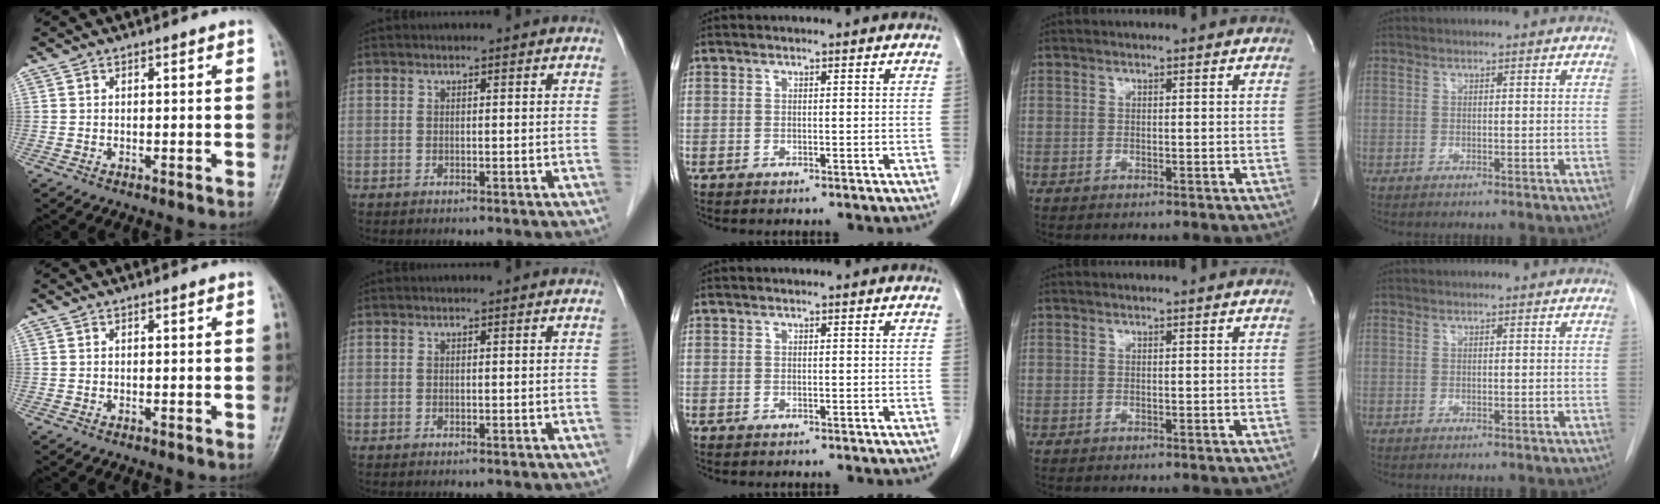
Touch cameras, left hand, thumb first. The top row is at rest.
{}